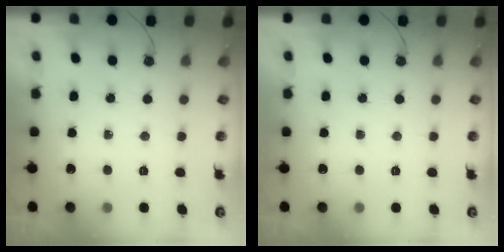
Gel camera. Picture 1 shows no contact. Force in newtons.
{"total": 0.0}